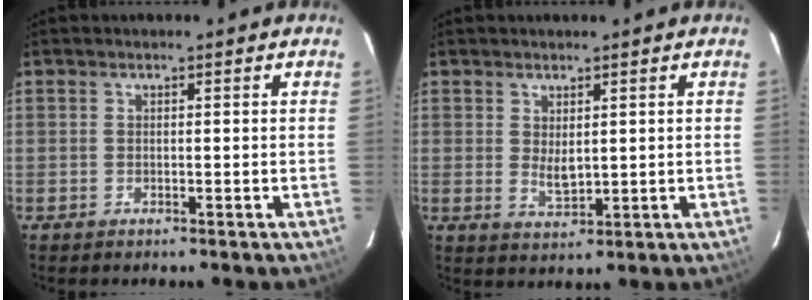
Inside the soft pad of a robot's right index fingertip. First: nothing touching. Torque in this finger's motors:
{"motor_torque": [0.28, 0.29, 0.08, 0.04]}